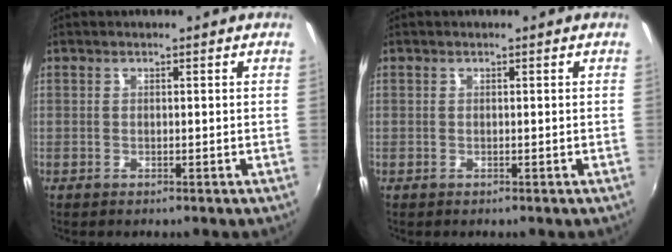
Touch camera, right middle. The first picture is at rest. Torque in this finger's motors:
{"motor_torque": [0.22, -0.29, 0.03, -0.01]}